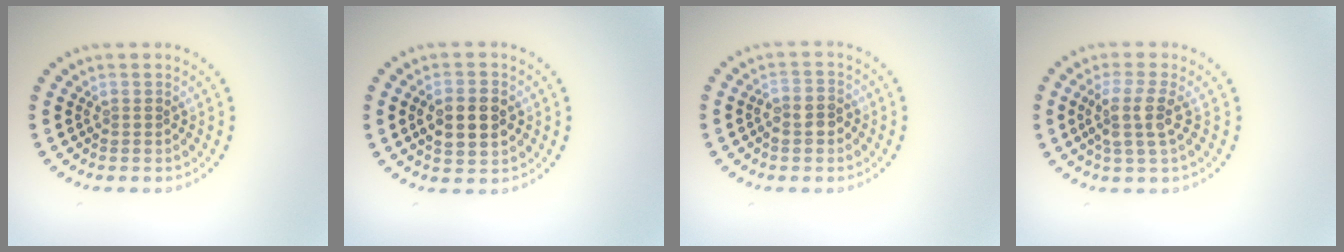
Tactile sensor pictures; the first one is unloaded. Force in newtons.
{"total": 3.8, "press": 3.8, "slide": 0.4}
{"total": 2.2, "press": 2.1, "slide": 0.8}
{"total": 3.1, "press": 2.4, "slide": 1.9}